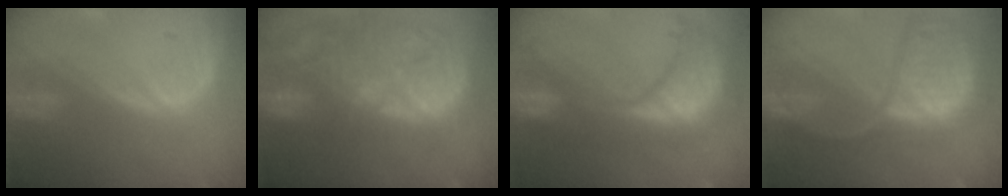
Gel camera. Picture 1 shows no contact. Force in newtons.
{"total": 15.3, "press": 13.3, "slide": 7.5}
{"total": 11.8, "press": 10.8, "slide": 4.8}
{"total": 11.9, "press": 9.9, "slide": 6.6}